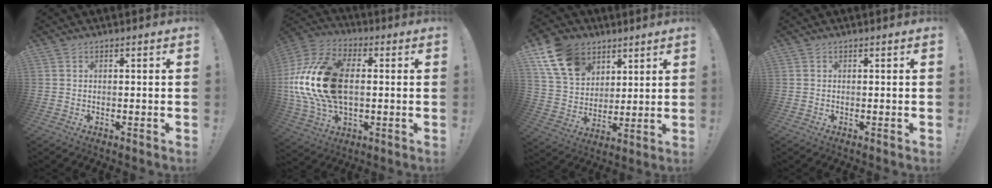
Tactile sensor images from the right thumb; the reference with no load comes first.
{"total": 23.5, "force": [1.2, 14.8, 18.2], "torque": [-0.346, 0.017, 0.031]}
{"total": 15.9, "force": [8.7, 11.2, 7.1], "torque": [-0.135, -0.037, 0.173]}
{"total": 0.0}